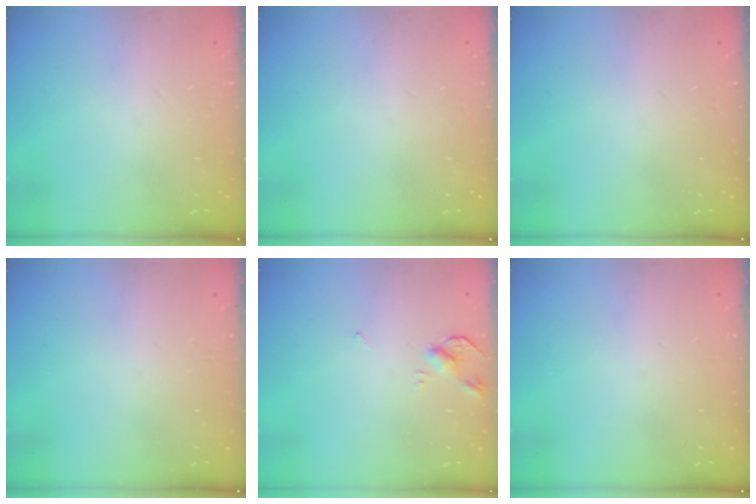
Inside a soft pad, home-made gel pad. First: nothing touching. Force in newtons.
{"total": 0.0}
{"total": 0.0}
{"total": 0.0}
{"total": 3.7, "press": 3.6, "slide": 0.7}
{"total": 0.0}